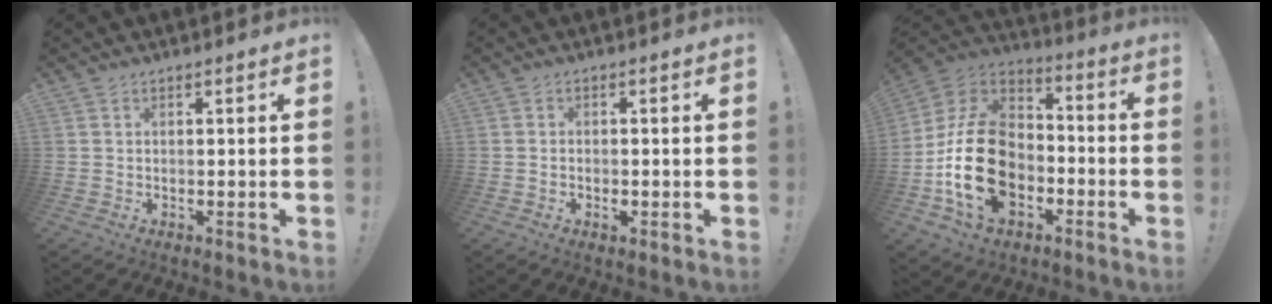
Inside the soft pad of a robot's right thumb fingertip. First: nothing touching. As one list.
[{"total": 1.4, "force": [-0.9, 0.9, 0.8], "torque": [-0.017, 0.005, -0.013]}, {"total": 23.5, "force": [-6.2, 16.6, 15.5], "torque": [-0.298, 0.046, -0.090]}]